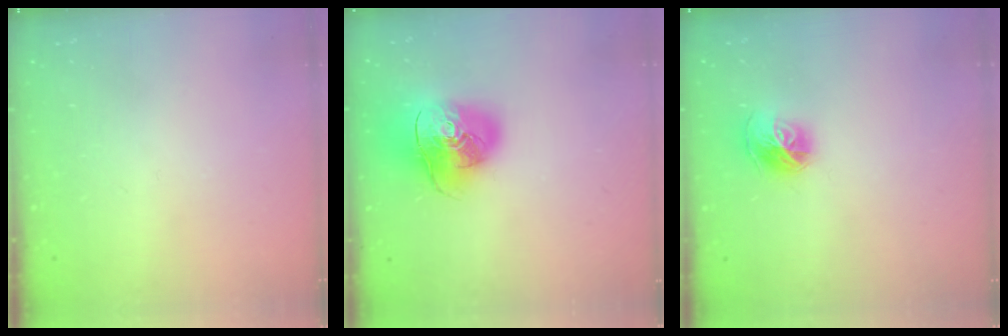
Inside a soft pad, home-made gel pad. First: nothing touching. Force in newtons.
{"total": 17.9, "press": 17.8, "slide": 2.3}
{"total": 10.6, "press": 10.5, "slide": 1.2}